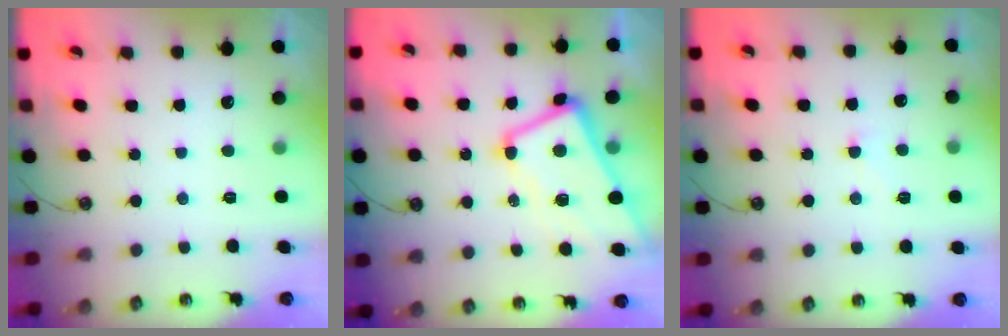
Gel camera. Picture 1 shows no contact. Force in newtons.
{"total": 4.7, "press": 4.5, "slide": 1.4}
{"total": 3.4, "press": 3.4, "slide": 0.4}